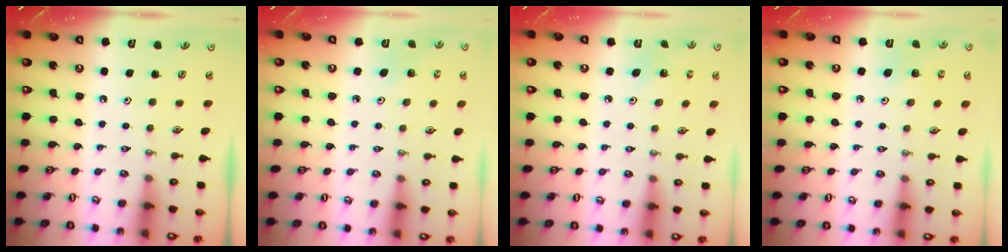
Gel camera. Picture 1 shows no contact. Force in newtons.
{"total": 2.7, "press": 2.7, "slide": 0.5}
{"total": 2.3, "press": 2.3, "slide": 0.2}
{"total": 3.9, "press": 3.9, "slide": 0.4}